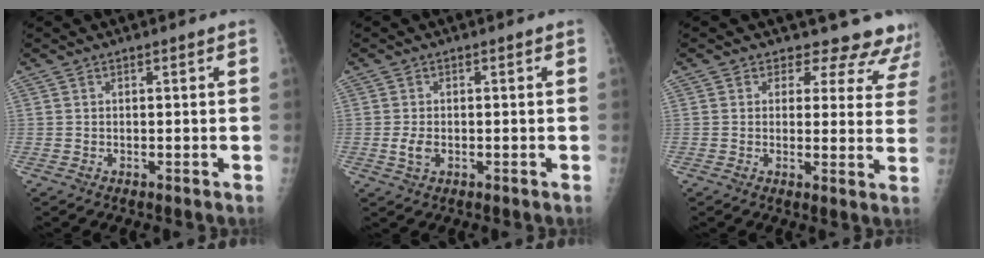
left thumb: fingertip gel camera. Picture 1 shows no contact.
{"total": 2.6, "force": [-0.5, 1.7, 2.0], "torque": [-0.037, -0.002, -0.007]}
{"total": 12.7, "force": [11.3, 5.6, 1.2], "torque": [0.042, -0.071, 0.097]}